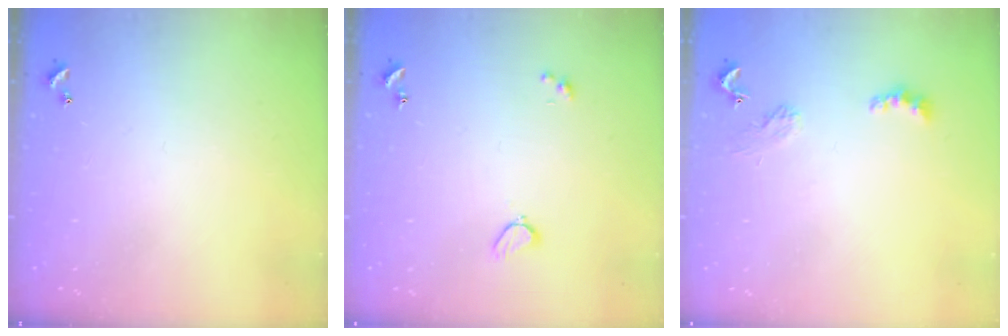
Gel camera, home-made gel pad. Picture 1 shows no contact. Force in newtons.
{"total": 2.0, "press": 1.9, "slide": 0.6}
{"total": 2.4, "press": 2.3, "slide": 0.5}